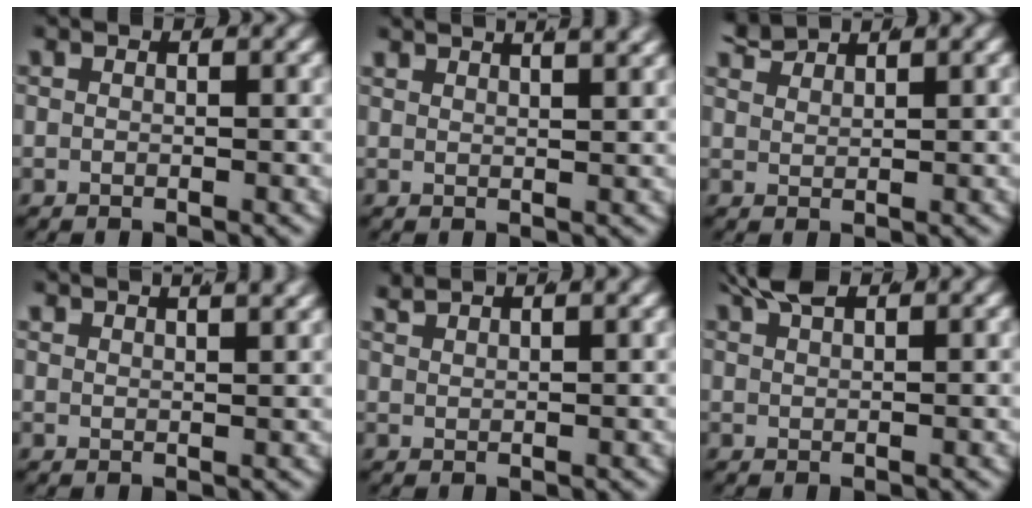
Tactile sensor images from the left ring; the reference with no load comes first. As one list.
[{"total": 3.4, "force": [3.1, 0.5, 1.4], "torque": [-0.009, 0.013, 0.045]}, {"total": 2.4, "force": [2.3, -0.2, 0.3], "torque": [-0.005, 0.005, 0.046]}, {"total": 3.1, "force": [2.9, 0.4, 1.3], "torque": [-0.007, 0.012, 0.042]}, {"total": 2.0, "force": [1.9, -0.2, 0.2], "torque": [-0.003, 0.008, 0.037]}, {"total": 2.5, "force": [2.2, 0.2, 1.1], "torque": [-0.025, 0.005, 0.042]}]